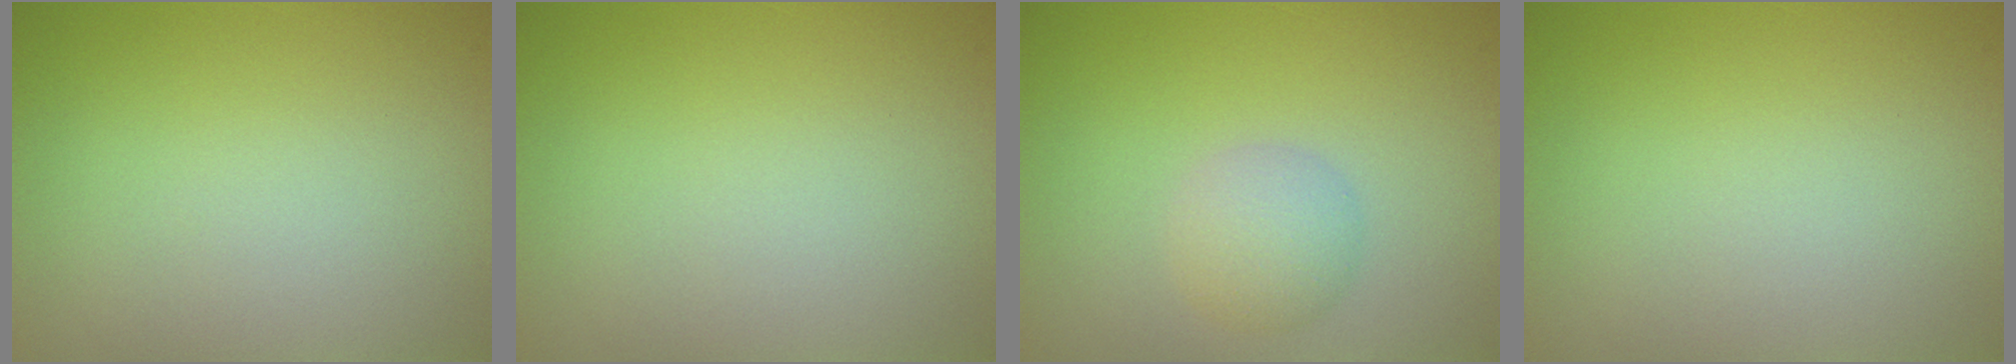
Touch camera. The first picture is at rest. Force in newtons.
{"total": 0.0}
{"total": 2.3, "press": 2.3, "slide": 0.0}
{"total": 0.0}